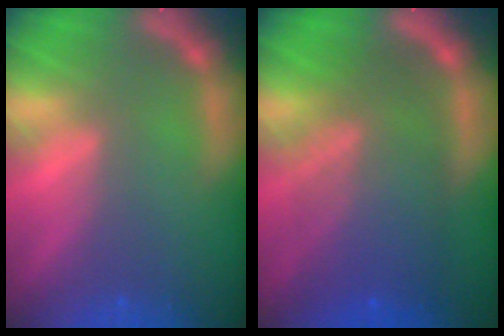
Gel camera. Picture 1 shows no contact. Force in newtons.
{"total": 9.1}